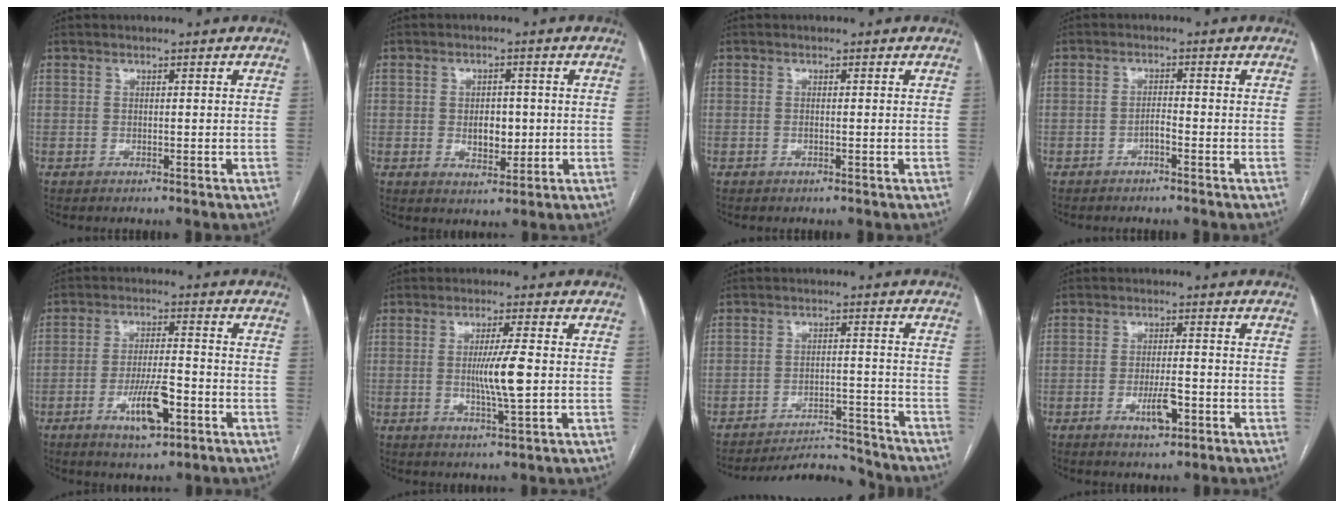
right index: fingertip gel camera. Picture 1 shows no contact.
{"total": 4.5, "force": [-0.1, 2.7, 3.6], "torque": [-0.052, -0.001, 0.007]}
{"total": 0.5, "force": [-0.1, 0.1, 0.5], "torque": [-0.013, -0.002, 0.000]}
{"total": 1.4, "force": [-0.9, 0.2, 1.1], "torque": [-0.017, 0.003, -0.016]}
{"total": 8.2, "force": [-3.5, 2.1, 7.1], "torque": [-0.132, -0.003, -0.056]}
{"total": 6.4, "force": [-0.3, -0.2, 6.4], "torque": [-0.117, -0.009, -0.003]}
{"total": 8.7, "force": [-8.7, 0.3, -0.6], "torque": [0.010, 0.010, -0.135]}
{"total": 4.6, "force": [-1.9, 1.3, 4.0], "torque": [-0.073, -0.001, -0.029]}